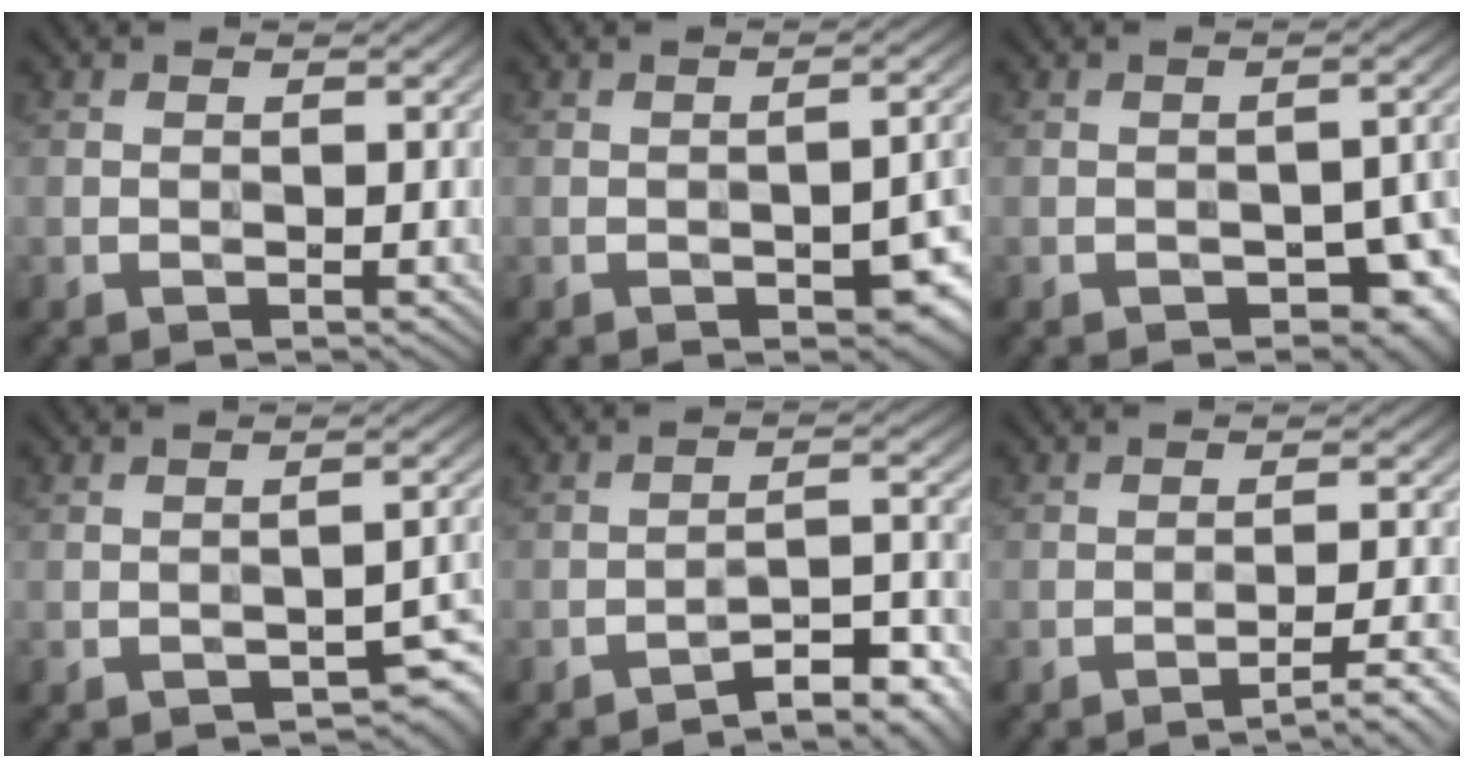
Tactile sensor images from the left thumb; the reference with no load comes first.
{"total": 6.9, "force": [-3.0, 2.8, 5.5], "torque": [-0.070, -0.003, -0.036]}
{"total": 6.3, "force": [-3.2, 3.1, 4.4], "torque": [-0.047, 0.000, -0.040]}
{"total": 4.0, "force": [-2.5, 1.5, 2.7], "torque": [-0.031, 0.005, -0.029]}
{"total": 7.6, "force": [-6.5, 1.1, 3.9], "torque": [-0.051, 0.018, -0.097]}
{"total": 3.9, "force": [-2.9, 0.3, 2.6], "torque": [-0.046, 0.015, -0.050]}